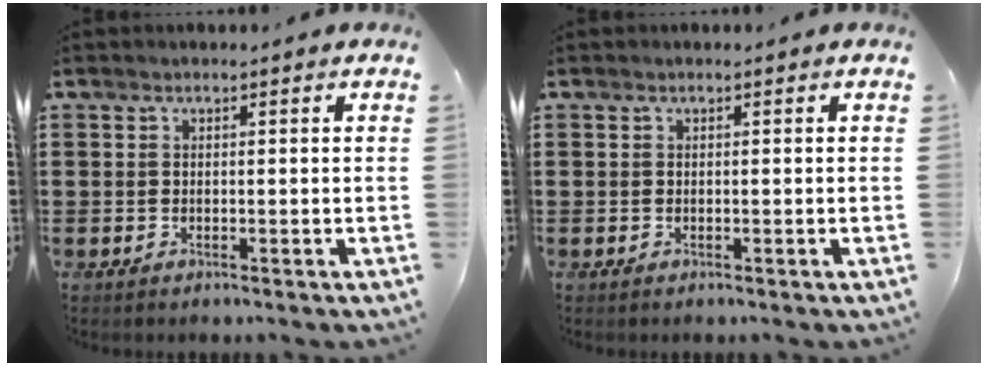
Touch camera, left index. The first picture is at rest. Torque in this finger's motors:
{"motor_torque": [-0.06, 0.00, 0.00, -0.01]}